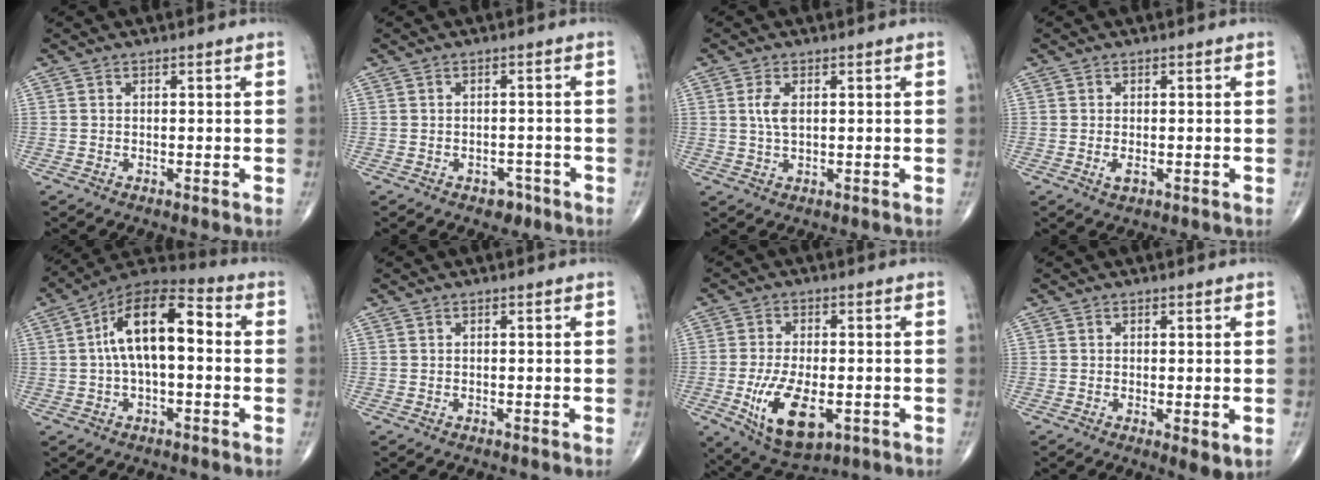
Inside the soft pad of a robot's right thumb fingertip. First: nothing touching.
{"total": 2.8, "force": [-1.7, 1.9, 1.1], "torque": [-0.002, 0.011, -0.020]}
{"total": 3.3, "force": [0.7, 1.6, 2.8], "torque": [-0.062, 0.000, 0.015]}
{"total": 1.8, "force": [-0.5, 0.9, 1.5], "torque": [-0.031, -0.004, -0.009]}
{"total": 14.5, "force": [1.1, 6.8, 12.8], "torque": [-0.213, 0.045, 0.006]}
{"total": 0.0}
{"total": 12.7, "force": [-3.6, 6.3, 10.4], "torque": [-0.185, -0.007, -0.050]}
{"total": 3.4, "force": [-0.6, 1.0, 3.1], "torque": [-0.051, -0.013, -0.010]}